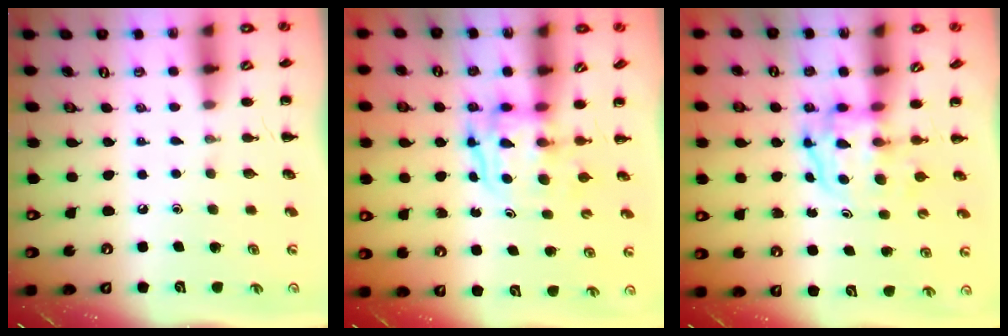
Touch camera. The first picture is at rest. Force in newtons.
{"total": 3.7, "press": 3.7, "slide": 0.4}
{"total": 3.8, "press": 3.7, "slide": 0.6}